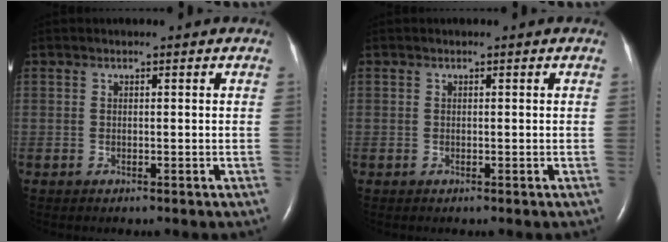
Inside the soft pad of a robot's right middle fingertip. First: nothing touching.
{"total": 0.0}